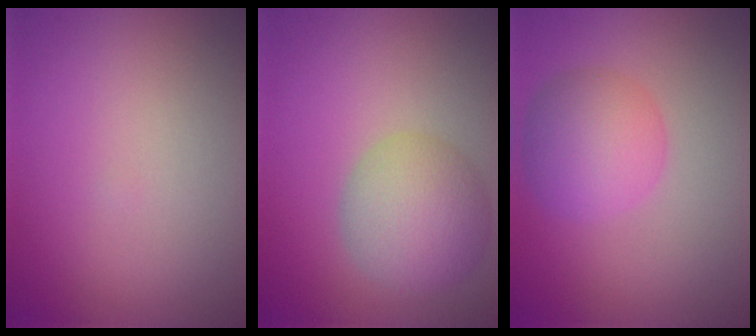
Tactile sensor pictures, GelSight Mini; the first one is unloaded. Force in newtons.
{"total": 4.8, "press": 4.8, "slide": 0.2}
{"total": 4.8, "press": 4.8, "slide": 0.0}